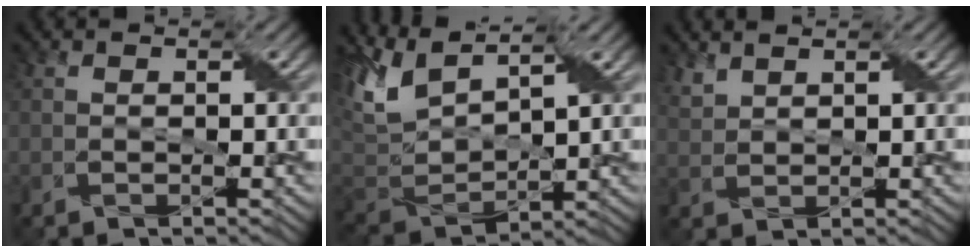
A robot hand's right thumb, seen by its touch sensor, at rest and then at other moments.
{"total": 8.3, "force": [4.9, 3.2, 5.8], "torque": [-0.155, 0.011, 0.097]}
{"total": 2.1, "force": [1.8, 0.5, 0.8], "torque": [-0.028, 0.004, 0.047]}